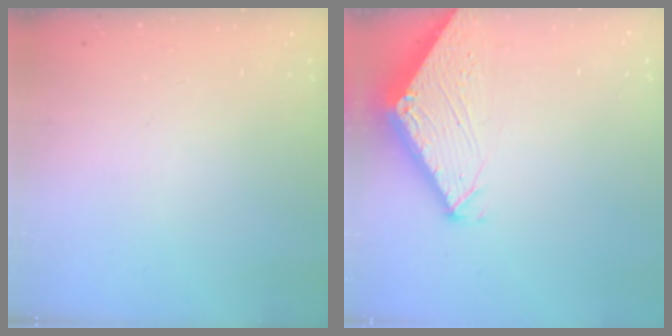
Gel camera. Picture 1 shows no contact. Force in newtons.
{"total": 3.9, "press": 3.9, "slide": 0.3}